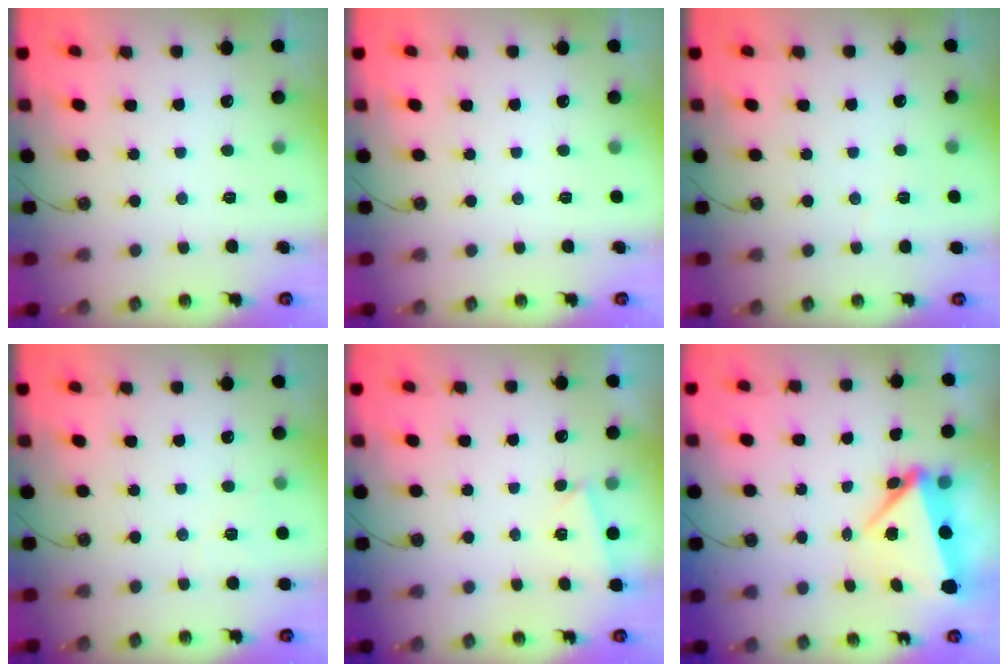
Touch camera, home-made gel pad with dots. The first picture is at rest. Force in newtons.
{"total": 0.0}
{"total": 2.2, "press": 2.2, "slide": 0.7}
{"total": 4.0, "press": 3.7, "slide": 1.6}
{"total": 2.5, "press": 1.5, "slide": 2.0}
{"total": 5.7, "press": 5.3, "slide": 2.0}